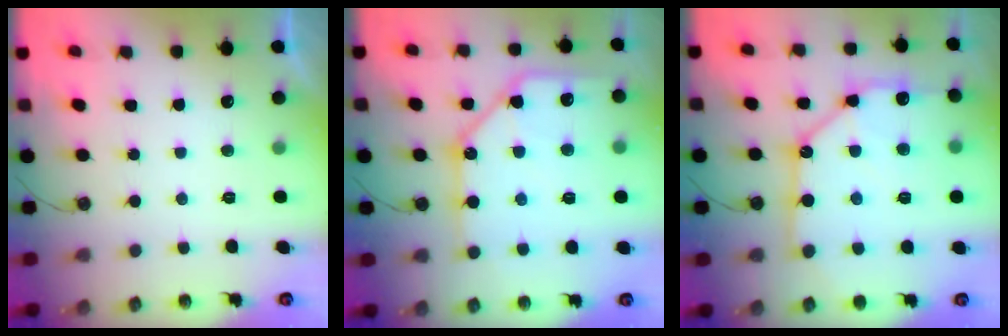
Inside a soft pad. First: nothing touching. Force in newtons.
{"total": 15.8, "press": 15.7, "slide": 1.8}
{"total": 18.6, "press": 18.5, "slide": 2.3}